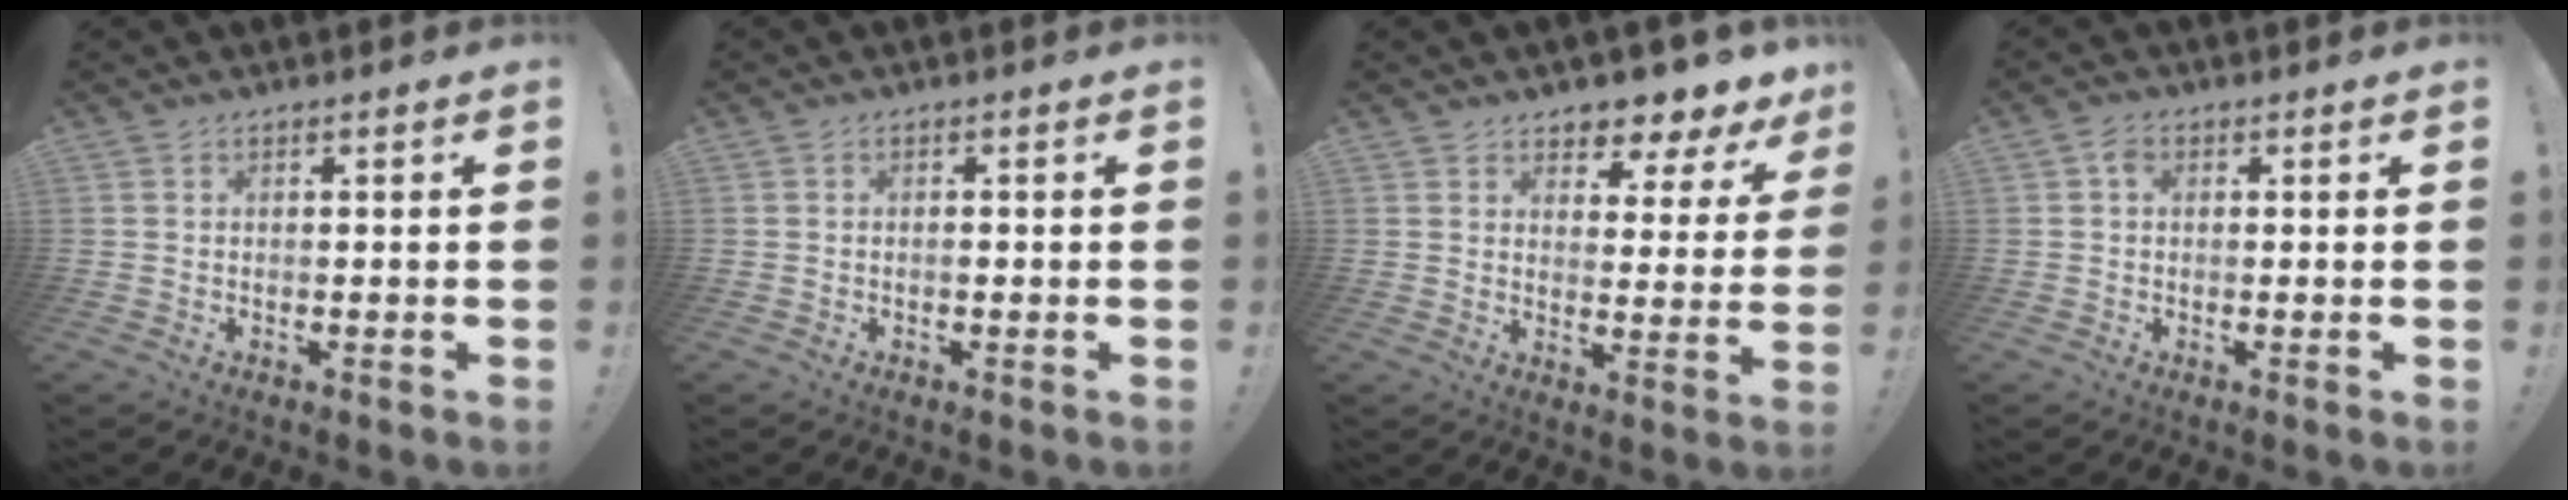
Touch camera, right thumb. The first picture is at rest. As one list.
[{"total": 0.8, "force": [-0.5, 0.4, 0.5], "torque": [-0.016, 0.003, -0.008]}, {"total": 5.3, "force": [4.6, 2.2, 1.4], "torque": [-0.012, -0.055, 0.080]}, {"total": 2.1, "force": [0.3, 1.6, 1.3], "torque": [-0.025, 0.006, 0.004]}]